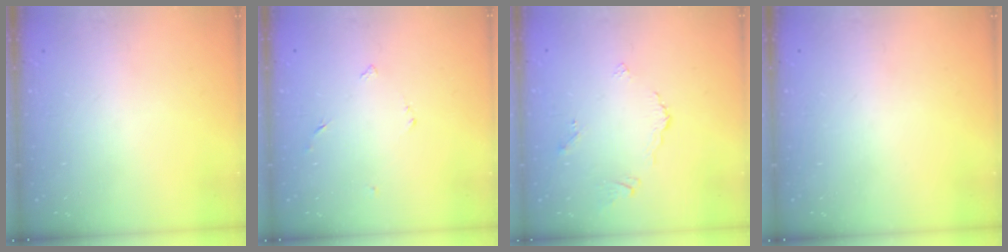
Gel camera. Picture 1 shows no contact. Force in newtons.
{"total": 3.2, "press": 3.1, "slide": 0.4}
{"total": 3.0, "press": 2.9, "slide": 0.6}
{"total": 0.0}